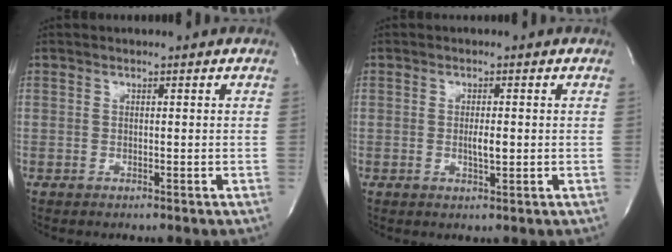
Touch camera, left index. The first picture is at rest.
{"total": 2.2, "force": [-0.1, 0.6, 2.2], "torque": [-0.041, -0.002, 0.000]}